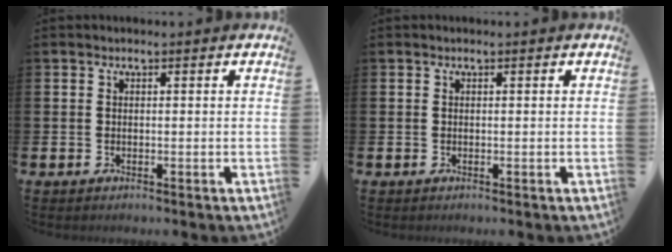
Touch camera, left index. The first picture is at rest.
{"total": 0.0}